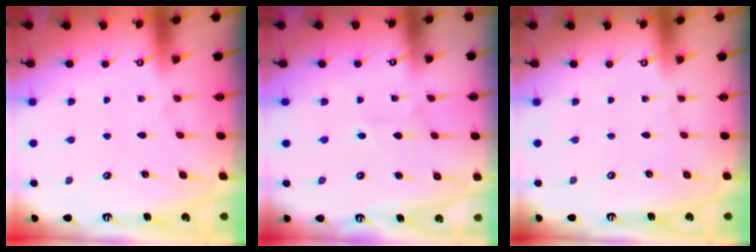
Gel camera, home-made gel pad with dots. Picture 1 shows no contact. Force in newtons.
{"total": 2.8, "press": 2.7, "slide": 0.4}
{"total": 0.0}